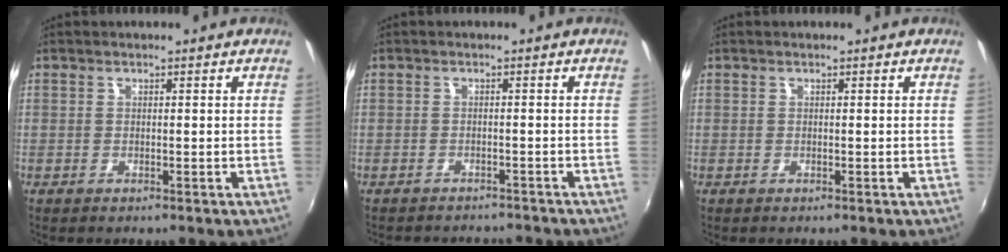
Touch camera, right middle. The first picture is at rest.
{"total": 4.7, "force": [-4.0, 2.3, 0.7], "torque": [-0.018, 0.006, -0.058]}
{"total": 0.0}